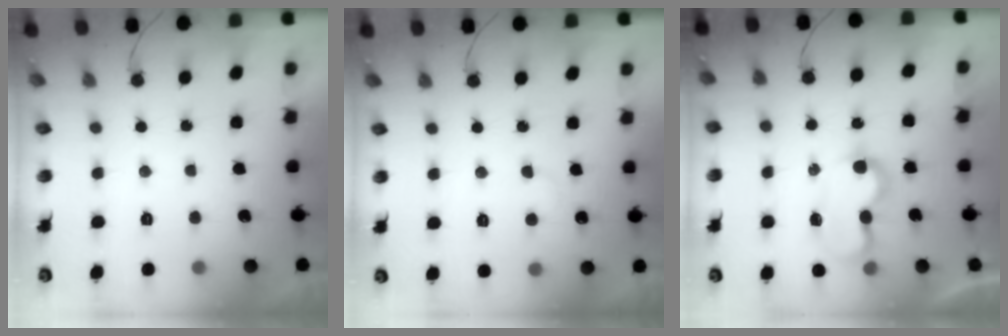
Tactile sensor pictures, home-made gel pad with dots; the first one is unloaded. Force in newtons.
{"total": 2.7, "press": 2.7, "slide": 0.2}
{"total": 7.9, "press": 7.9, "slide": 0.7}